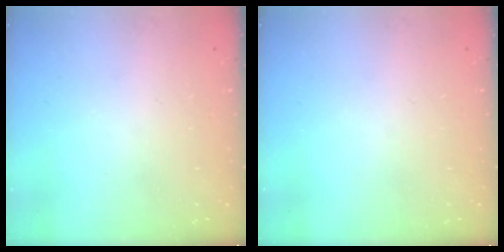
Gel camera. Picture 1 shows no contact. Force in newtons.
{"total": 0.0}